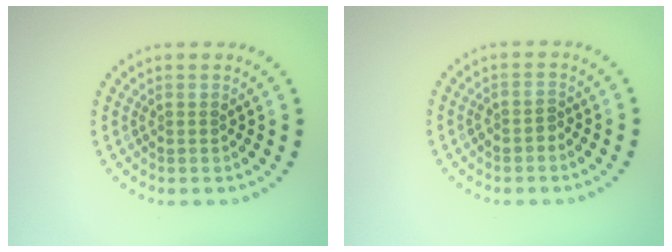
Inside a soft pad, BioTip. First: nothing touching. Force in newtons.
{"total": 1.1, "press": 1.0, "slide": 0.5}